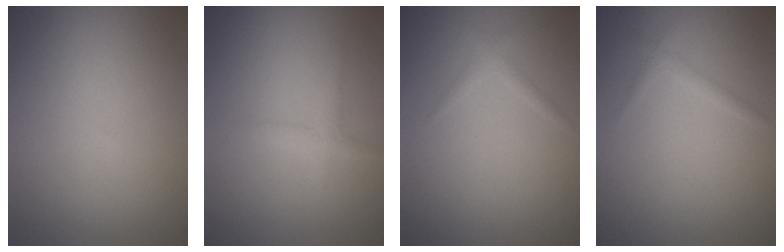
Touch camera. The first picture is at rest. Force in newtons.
{"total": 1.3, "press": 1.3, "slide": 0.1}
{"total": 0.9, "press": 0.9, "slide": 0.1}
{"total": 0.9, "press": 0.9, "slide": 0.1}